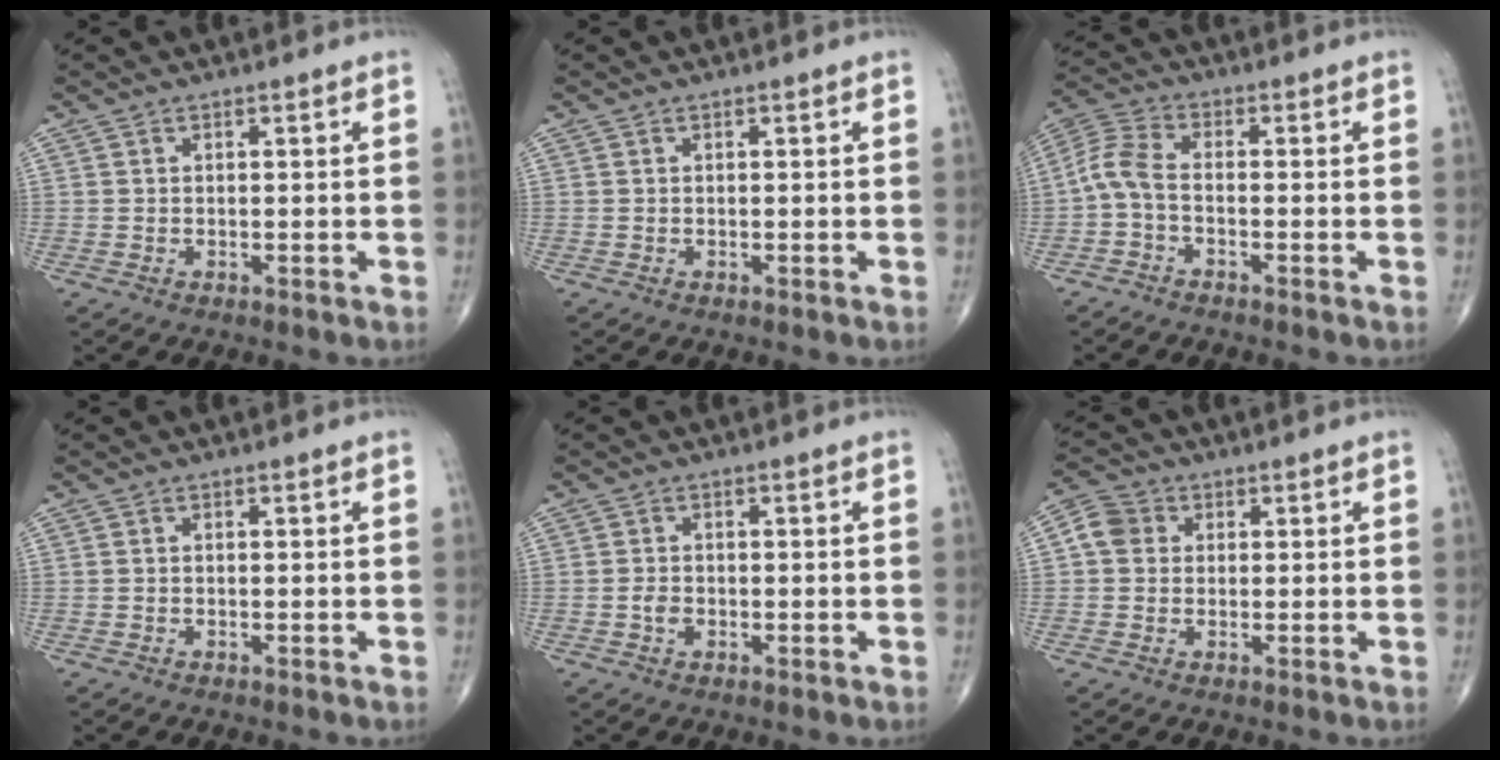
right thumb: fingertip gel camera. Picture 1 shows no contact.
{"total": 0.0}
{"total": 5.5, "force": [-1.6, 2.5, 4.7], "torque": [-0.111, 0.023, -0.045]}
{"total": 0.0}
{"total": 1.9, "force": [-0.5, 1.3, 1.2], "torque": [-0.021, 0.004, -0.012]}
{"total": 4.9, "force": [0.6, 4.3, 2.2], "torque": [-0.029, 0.012, 0.001]}